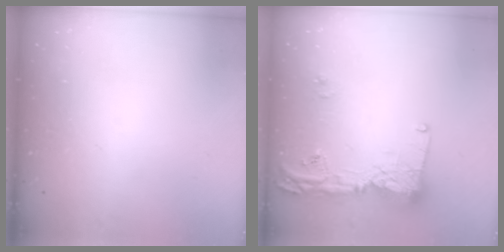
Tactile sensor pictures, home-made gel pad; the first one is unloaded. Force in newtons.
{"total": 14.9, "press": 14.8, "slide": 1.2}